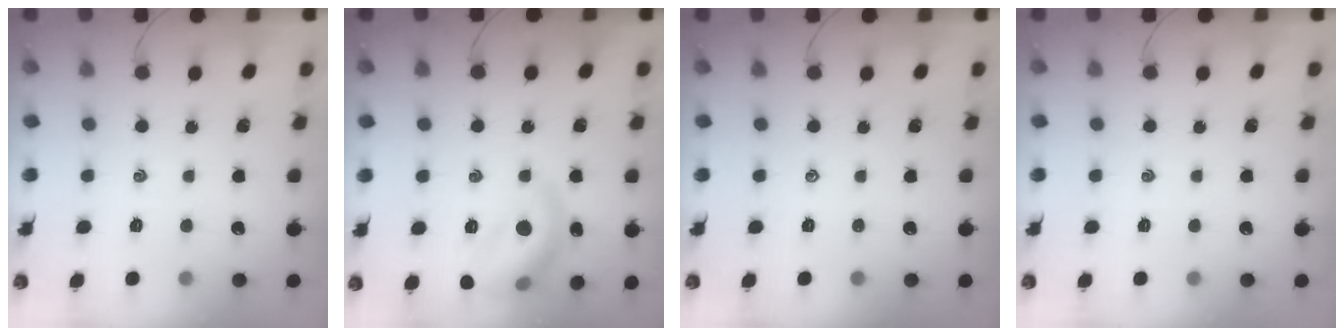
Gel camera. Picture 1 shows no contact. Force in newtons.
{"total": 14.1, "press": 14.1, "slide": 1.1}
{"total": 0.0}
{"total": 0.0}